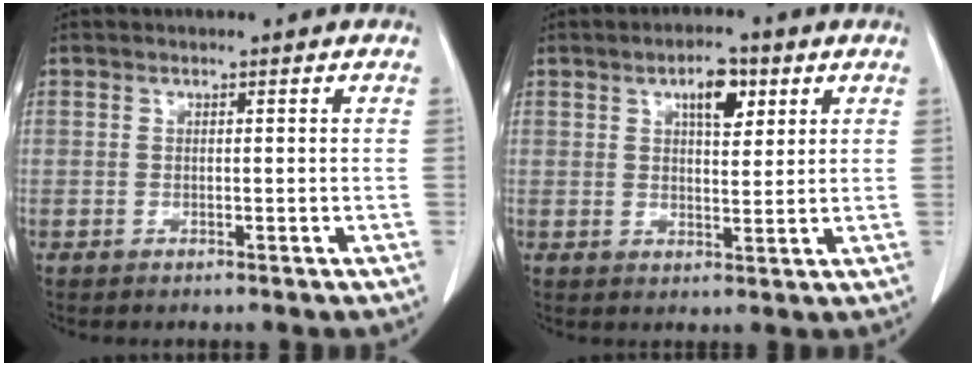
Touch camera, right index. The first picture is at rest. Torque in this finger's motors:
{"motor_torque": [0.15, 0.15, 0.13, 0.05]}